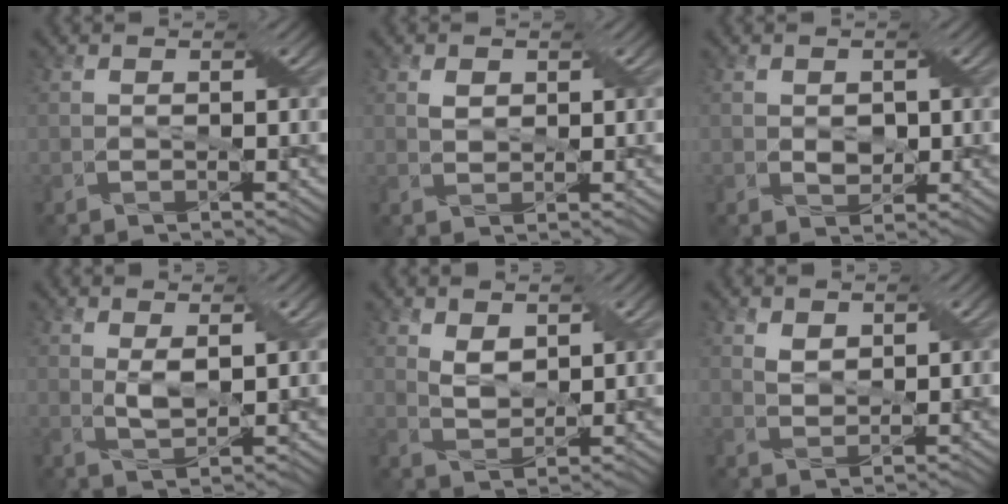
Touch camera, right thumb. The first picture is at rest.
{"total": 1.5, "force": [0.5, 1.1, 0.8], "torque": [-0.021, -0.002, 0.013]}
{"total": 2.0, "force": [0.2, 1.5, 1.3], "torque": [-0.030, -0.004, 0.006]}
{"total": 2.7, "force": [0.8, 1.0, 2.4], "torque": [-0.057, -0.005, 0.018]}
{"total": 3.2, "force": [1.7, 1.7, 2.0], "torque": [-0.050, -0.006, 0.037]}
{"total": 1.9, "force": [1.1, 1.2, 1.0], "torque": [-0.027, -0.004, 0.026]}